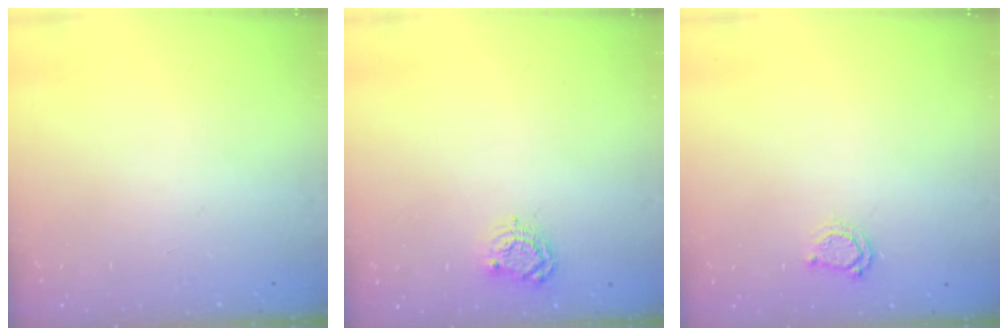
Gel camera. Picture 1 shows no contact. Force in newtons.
{"total": 5.7, "press": 5.7, "slide": 0.2}
{"total": 4.5, "press": 4.4, "slide": 0.6}